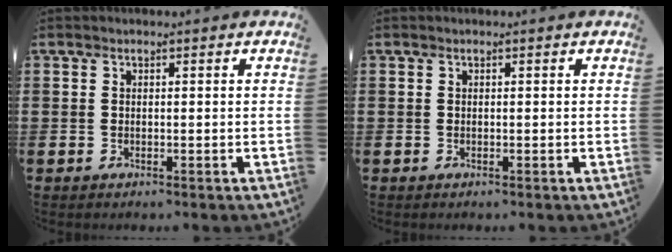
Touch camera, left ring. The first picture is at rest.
{"total": 0.0}